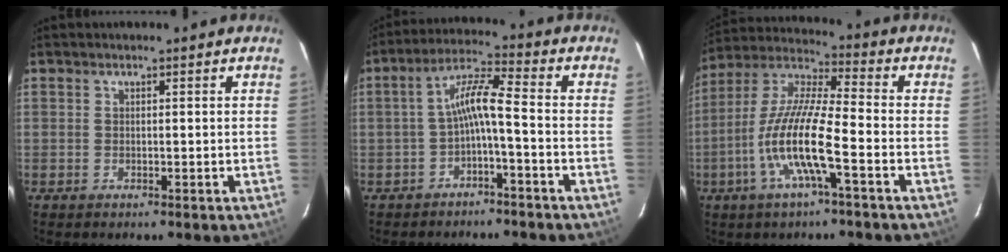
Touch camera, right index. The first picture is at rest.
{"total": 6.2, "force": [-2.4, 0.6, 5.7], "torque": [-0.132, 0.018, -0.043]}
{"total": 13.5, "force": [-4.8, 1.6, 12.5], "torque": [-0.254, -0.001, -0.101]}